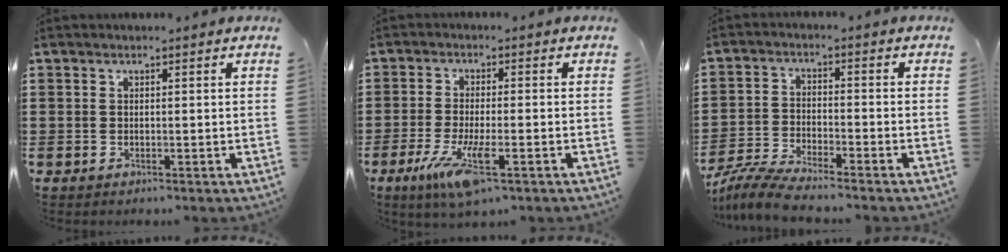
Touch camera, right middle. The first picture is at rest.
{"total": 7.8, "force": [-3.3, 1.6, 6.9], "torque": [-0.149, -0.018, -0.059]}
{"total": 5.9, "force": [-5.6, 0.2, 1.9], "torque": [-0.057, -0.013, -0.113]}